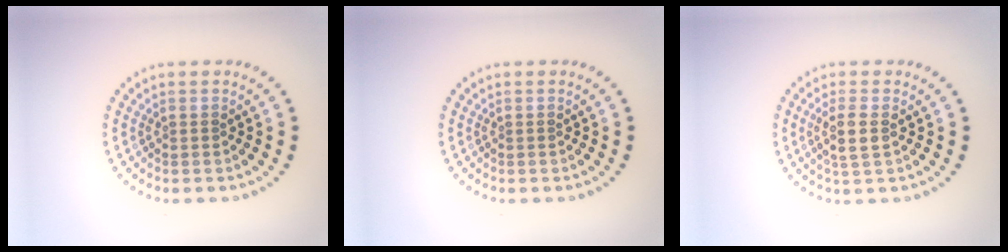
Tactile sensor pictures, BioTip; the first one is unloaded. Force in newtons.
{"total": 0.0}
{"total": 2.3, "press": 2.1, "slide": 1.1}